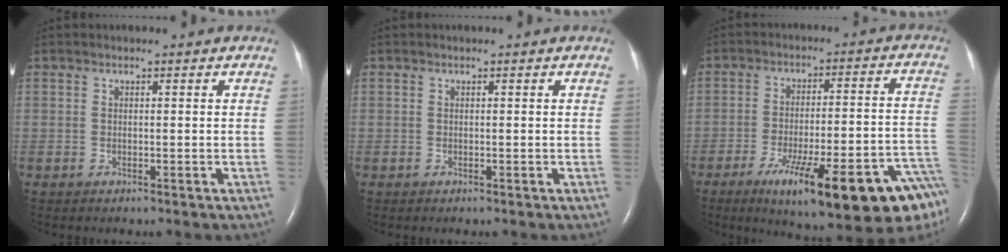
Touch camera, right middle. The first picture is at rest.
{"total": 0.0}
{"total": 23.0, "force": [-13.7, 3.0, 18.3], "torque": [-0.174, 0.007, -0.199]}